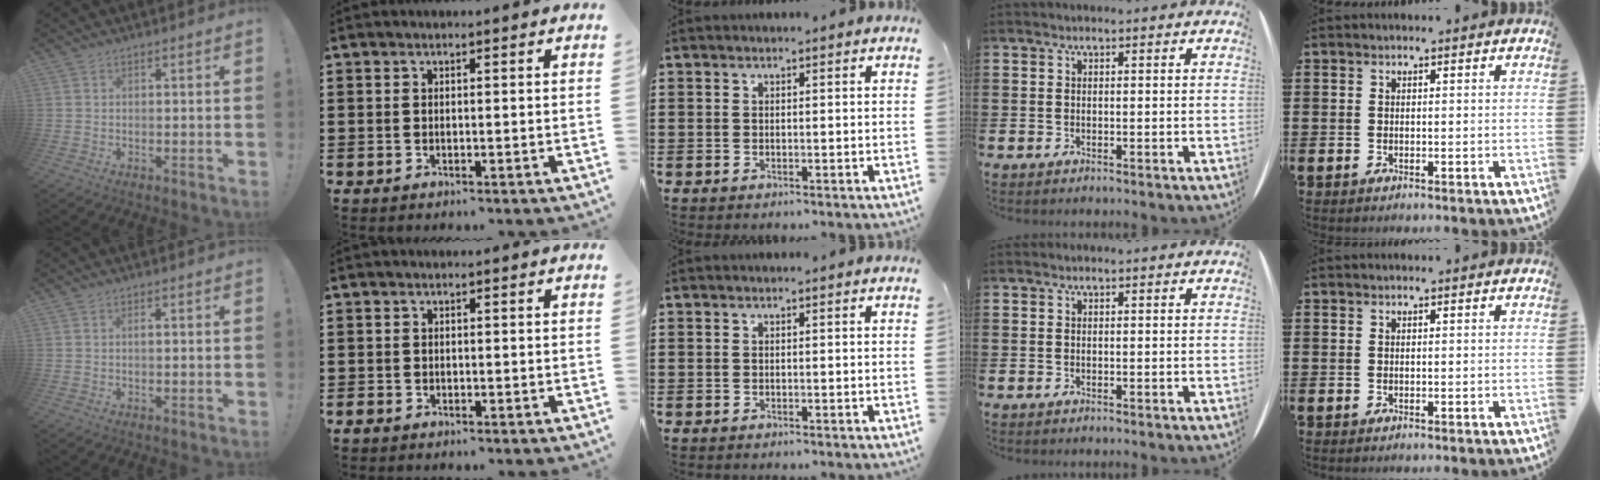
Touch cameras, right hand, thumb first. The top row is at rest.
{"thumb": {"total": 0.6, "force": [0.1, 0.1, 0.5], "torque": [-0.004, -0.001, 0.000]}, "index": {"total": 0.7, "force": [-0.5, 0.5, 0.2], "torque": [-0.005, -0.002, -0.011]}}